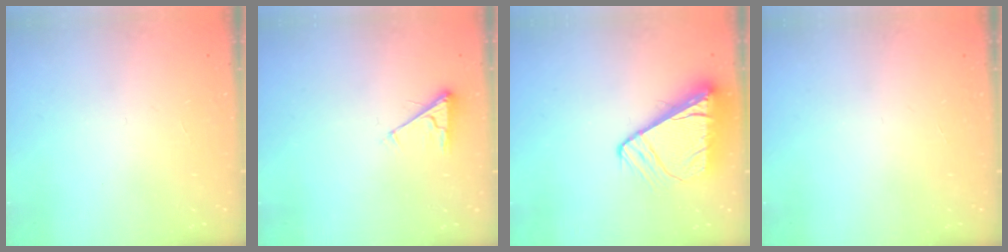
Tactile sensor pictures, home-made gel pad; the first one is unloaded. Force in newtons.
{"total": 2.8, "press": 2.8, "slide": 0.4}
{"total": 9.2, "press": 9.1, "slide": 1.1}
{"total": 0.0}